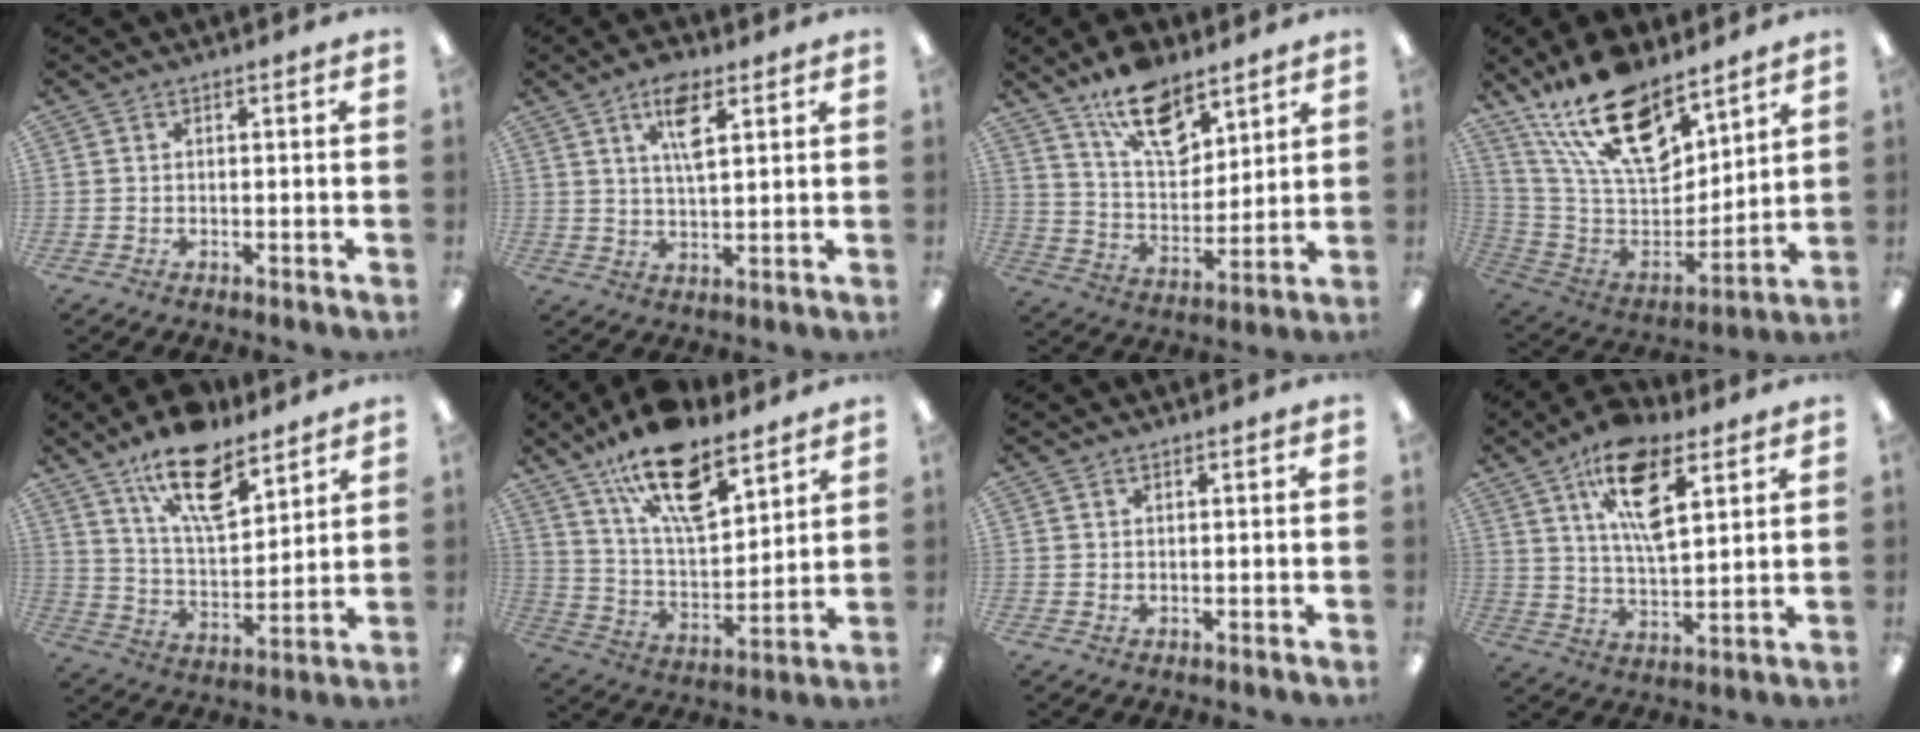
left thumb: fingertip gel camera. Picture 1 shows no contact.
{"total": 8.2, "force": [4.3, 3.4, 6.1], "torque": [-0.099, -0.007, 0.070]}
{"total": 15.2, "force": [10.3, 7.5, 8.1], "torque": [-0.130, -0.053, 0.184]}
{"total": 22.5, "force": [15.5, 10.4, 12.6], "torque": [-0.229, -0.093, 0.280]}
{"total": 16.7, "force": [11.4, 6.9, 10.0], "torque": [-0.164, -0.055, 0.195]}
{"total": 19.5, "force": [12.9, 7.9, 12.3], "torque": [-0.205, -0.068, 0.222]}
{"total": 0.6, "force": [0.3, 0.4, 0.4], "torque": [-0.001, -0.002, 0.004]}
{"total": 15.8, "force": [8.6, 7.2, 11.2], "torque": [-0.188, -0.018, 0.148]}